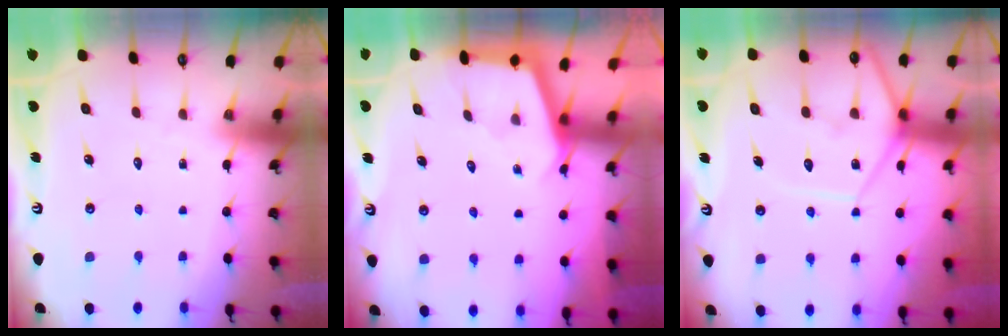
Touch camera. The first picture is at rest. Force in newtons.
{"total": 2.5, "press": 2.5, "slide": 0.1}
{"total": 10.6, "press": 10.5, "slide": 1.2}